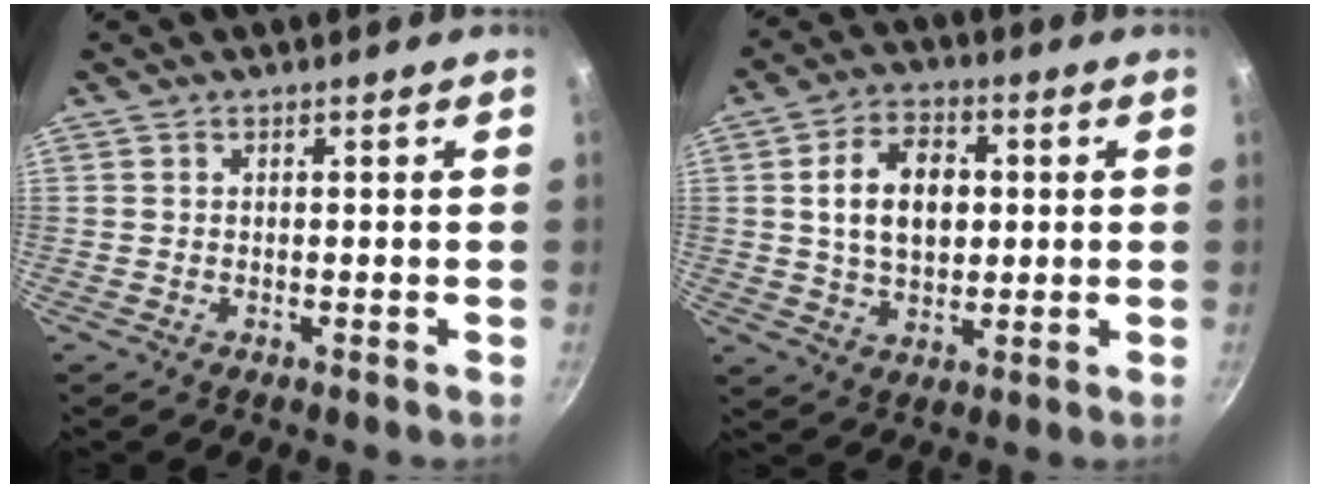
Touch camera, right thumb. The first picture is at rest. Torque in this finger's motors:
{"motor_torque": [-0.42, 0.51, 0.57, 0.38, 0.12]}